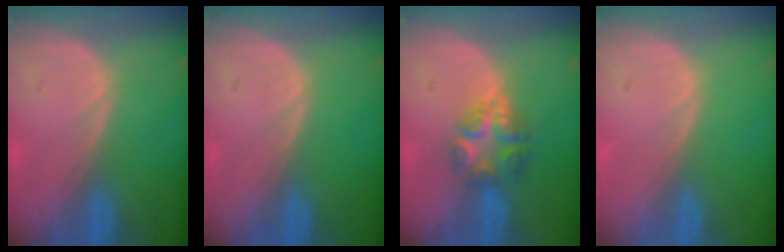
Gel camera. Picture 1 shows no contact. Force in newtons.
{"total": 0.0}
{"total": 6.2, "press": 5.4, "slide": 2.9}
{"total": 0.0}